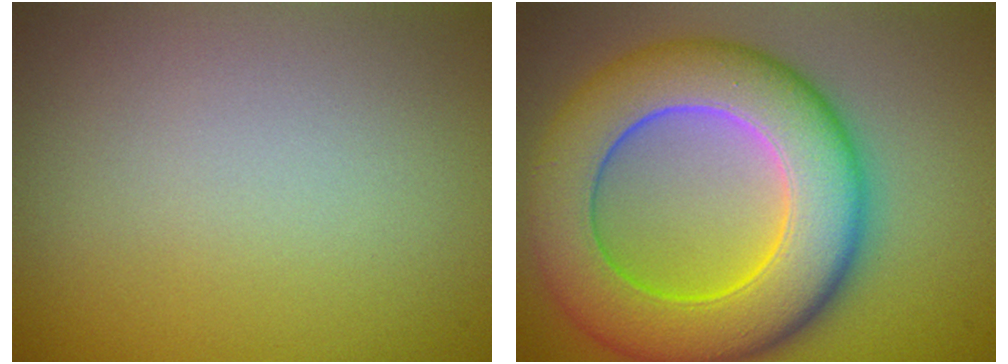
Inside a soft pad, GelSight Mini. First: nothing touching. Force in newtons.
{"total": 11.3, "press": 11.3, "slide": 0.1}